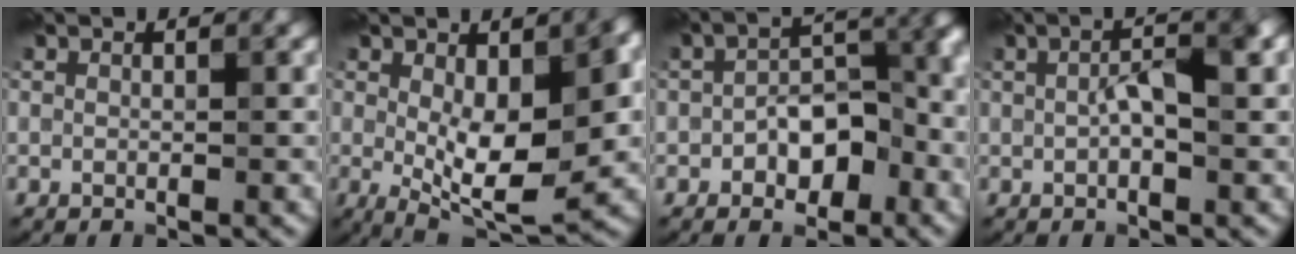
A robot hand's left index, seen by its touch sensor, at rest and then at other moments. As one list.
[{"total": 9.1, "force": [-0.1, 4.0, 8.2], "torque": [-0.134, -0.010, 0.005]}, {"total": 6.0, "force": [-2.1, 3.6, 4.4], "torque": [-0.051, 0.015, -0.040]}, {"total": 4.3, "force": [0.4, 1.5, 4.0], "torque": [-0.074, 0.008, 0.005]}]